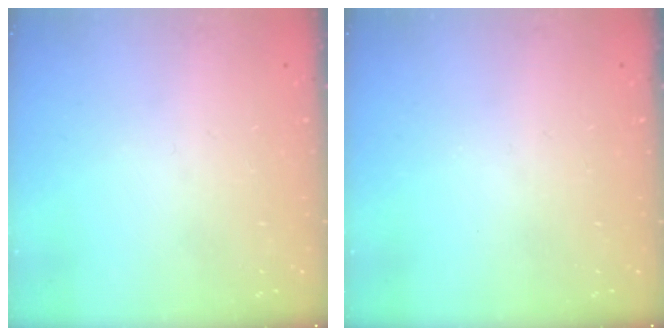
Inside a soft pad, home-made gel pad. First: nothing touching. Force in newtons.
{"total": 0.0}